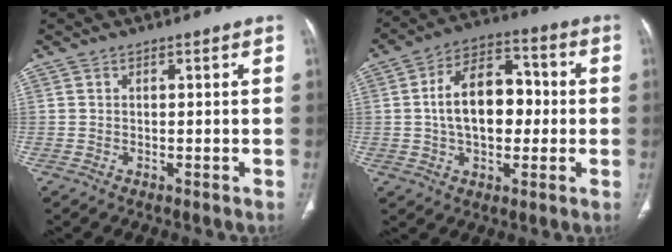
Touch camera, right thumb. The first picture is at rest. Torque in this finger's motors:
{"motor_torque": [0.48, 0.44, 1.18, 0.10, 0.38]}